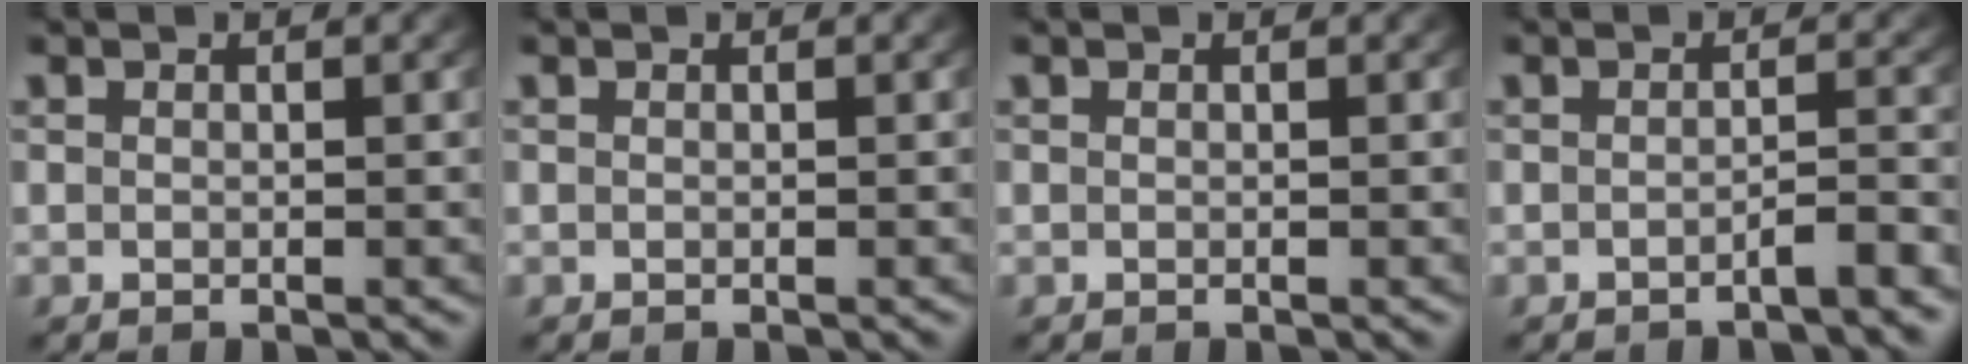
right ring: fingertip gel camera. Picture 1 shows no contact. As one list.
[{"total": 0.0}, {"total": 0.0}, {"total": 1.7, "force": [-1.5, 0.0, 0.7], "torque": [-0.007, -0.002, -0.027]}]